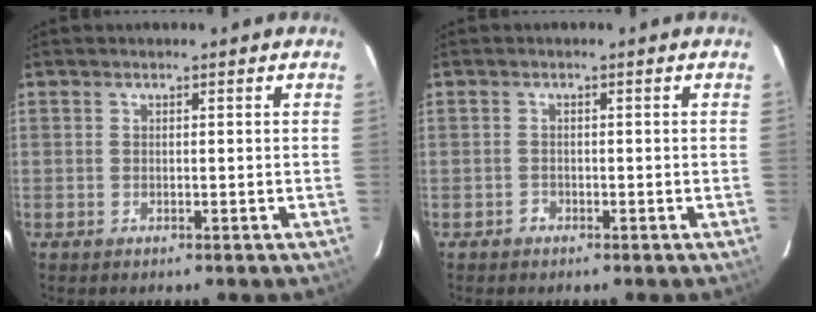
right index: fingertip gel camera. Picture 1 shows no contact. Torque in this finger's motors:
{"motor_torque": [-0.02, 0.01, -0.05, -0.06]}